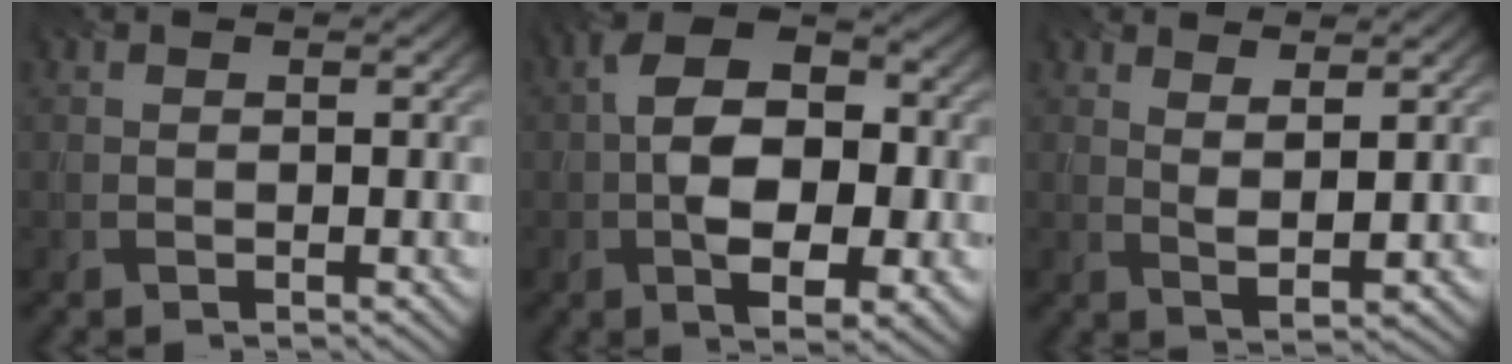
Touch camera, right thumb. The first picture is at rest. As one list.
[{"total": 11.4, "force": [-1.5, 6.5, 9.2], "torque": [-0.167, -0.003, -0.027]}, {"total": 2.7, "force": [2.0, 0.4, 1.8], "torque": [-0.041, -0.010, 0.042]}]